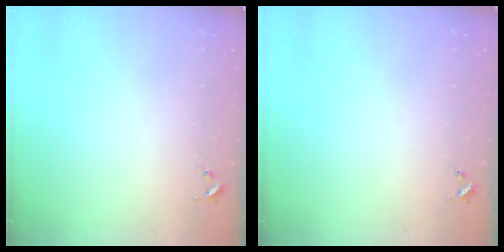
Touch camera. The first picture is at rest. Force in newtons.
{"total": 0.0}